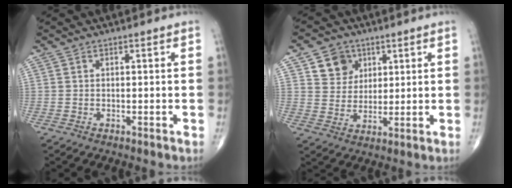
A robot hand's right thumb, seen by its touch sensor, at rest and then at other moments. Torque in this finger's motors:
{"motor_torque": [-0.47, 0.41, 0.18, 0.06, -0.06]}